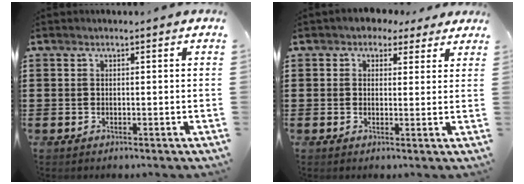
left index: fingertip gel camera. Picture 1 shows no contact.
{"total": 2.7, "force": [1.9, 1.8, 0.7], "torque": [-0.015, 0.007, 0.033]}